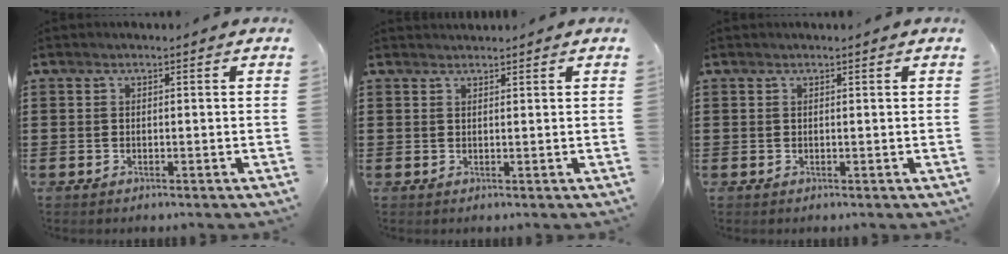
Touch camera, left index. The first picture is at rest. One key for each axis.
{"total": 1.0, "fx": 1.0, "fy": 0.1, "fz": 0.1, "tx": -0.003, "ty": -0.001, "tz": 0.019}
{"total": 0.0}